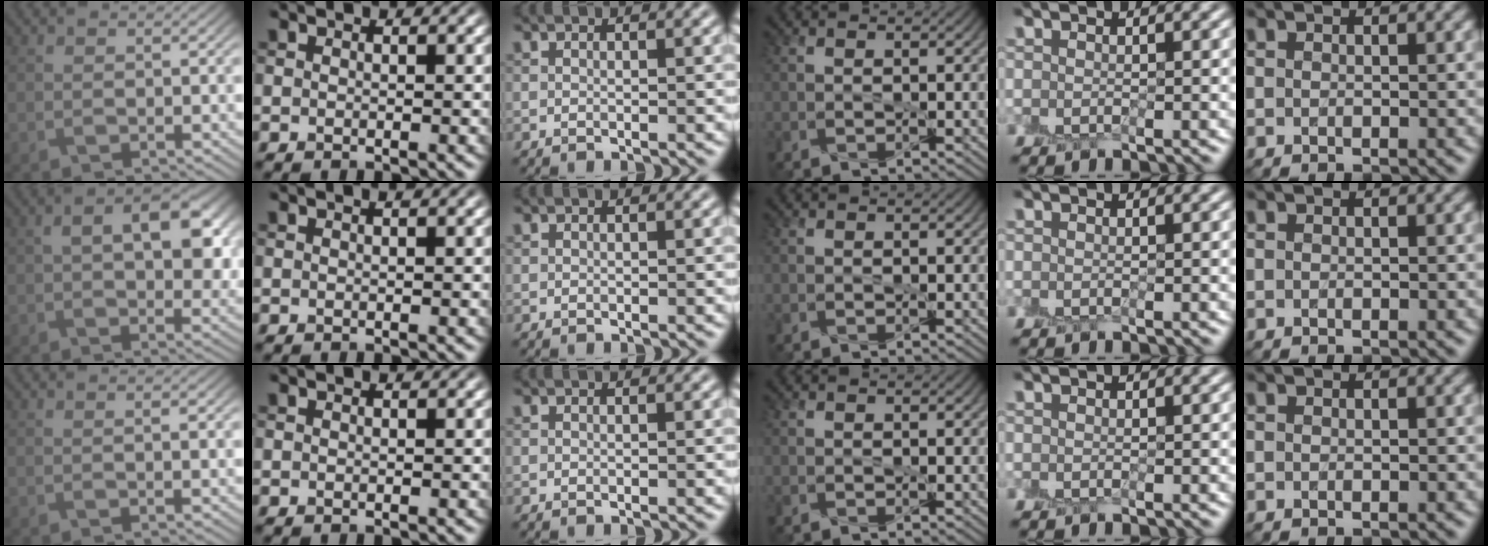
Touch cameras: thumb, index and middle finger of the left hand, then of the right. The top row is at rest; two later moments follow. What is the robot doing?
{"motion": "peel", "object": "sticky note"}